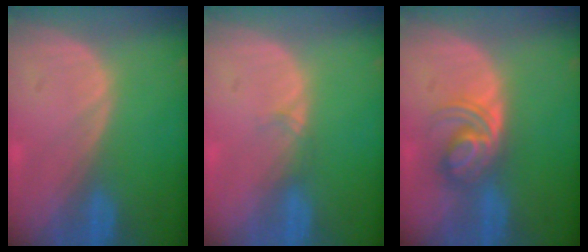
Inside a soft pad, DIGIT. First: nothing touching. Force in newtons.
{"total": 0.9, "press": 0.8, "slide": 0.2}
{"total": 5.7, "press": 5.4, "slide": 1.9}